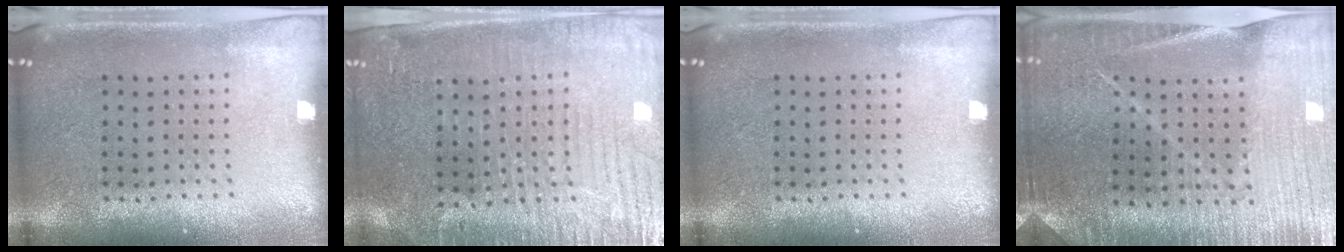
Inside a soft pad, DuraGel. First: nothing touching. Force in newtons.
{"total": 3.7, "press": 3.4, "slide": 1.5}
{"total": 0.0}
{"total": 3.2, "press": 3.2, "slide": 0.3}